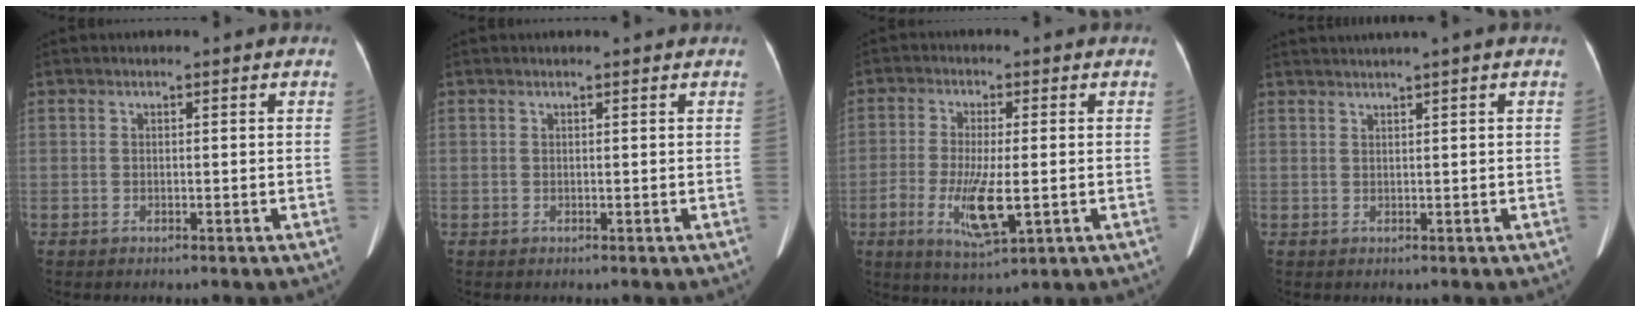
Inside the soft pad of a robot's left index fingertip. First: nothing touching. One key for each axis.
{"total": 1.1, "fx": 1.0, "fy": 0.3, "fz": 0.3, "tx": -0.009, "ty": 0.018, "tz": 0.016}
{"total": 7.9, "fx": -2.0, "fy": 1.9, "fz": 7.4, "tx": -0.147, "ty": -0.019, "tz": -0.029}
{"total": 3.5, "fx": 2.7, "fy": -1.1, "fz": 1.9, "tx": -0.027, "ty": 0.021, "tz": 0.051}